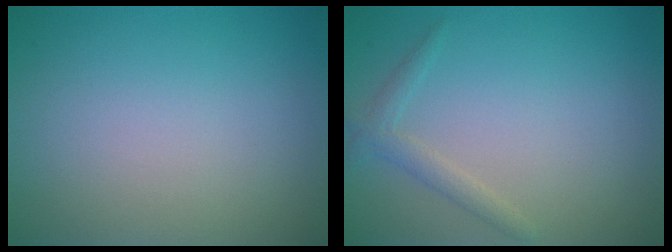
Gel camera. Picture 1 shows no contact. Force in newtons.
{"total": 1.5, "press": 1.5, "slide": 0.1}